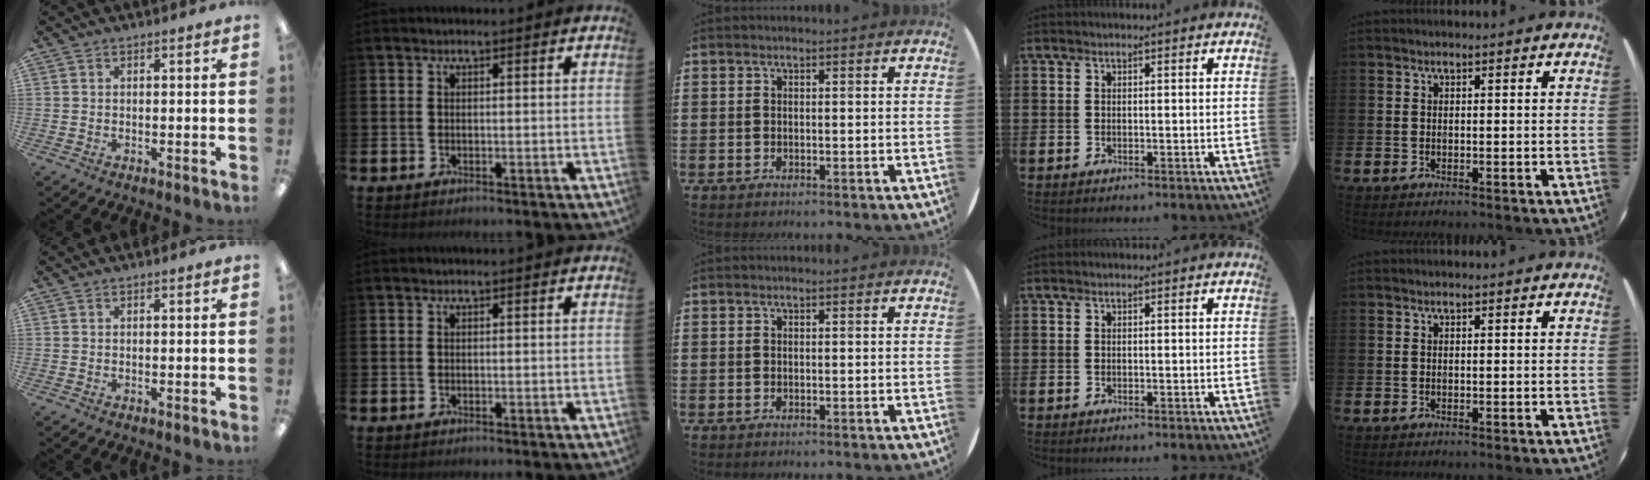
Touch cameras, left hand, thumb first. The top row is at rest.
{}